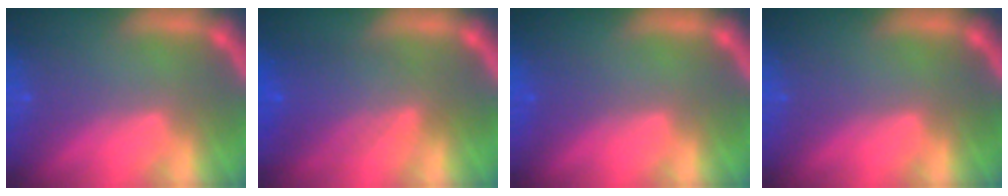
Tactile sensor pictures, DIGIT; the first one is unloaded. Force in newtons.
{"total": 6.1}
{"total": 1.0}
{"total": 0.0}